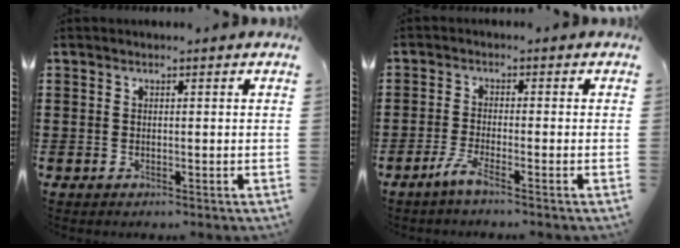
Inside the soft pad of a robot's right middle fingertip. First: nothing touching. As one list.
[{"total": 3.6, "force": [-2.6, 0.1, 2.5], "torque": [-0.061, -0.011, -0.053]}]